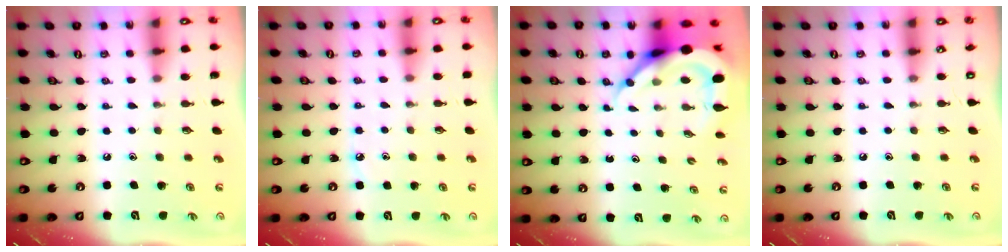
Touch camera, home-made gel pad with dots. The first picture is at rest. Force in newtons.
{"total": 3.7, "press": 3.7, "slide": 0.5}
{"total": 9.9, "press": 9.9, "slide": 1.0}
{"total": 0.0}